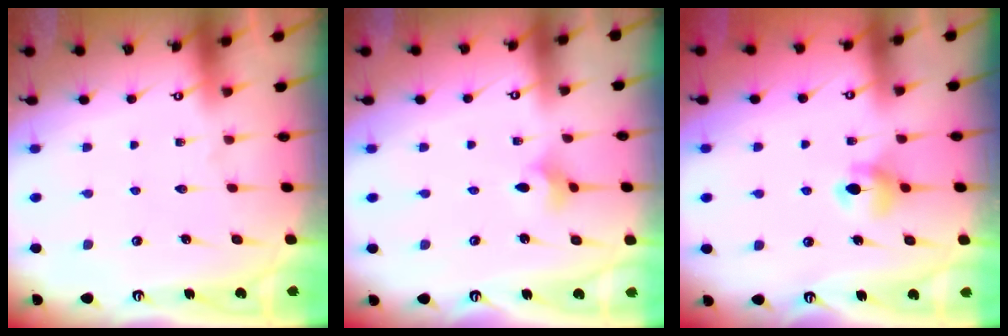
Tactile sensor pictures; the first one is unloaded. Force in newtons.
{"total": 3.3, "press": 3.2, "slide": 0.7}
{"total": 6.2, "press": 6.1, "slide": 1.0}